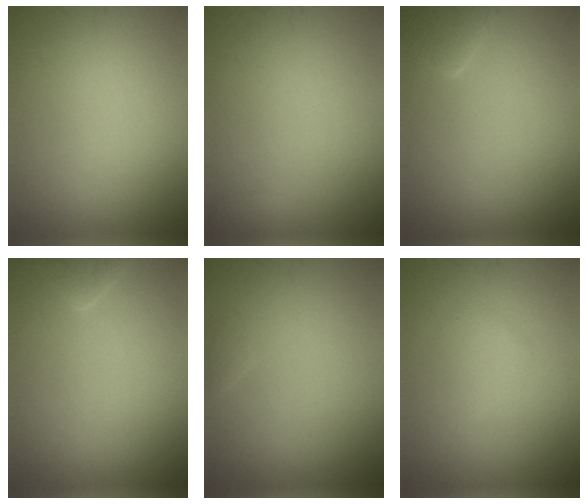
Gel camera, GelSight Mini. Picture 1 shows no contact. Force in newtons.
{"total": 0.7, "press": 0.7, "slide": 0.0}
{"total": 1.7, "press": 1.7, "slide": 0.1}
{"total": 1.6, "press": 1.6, "slide": 0.1}
{"total": 0.6, "press": 0.6, "slide": 0.0}
{"total": 1.4, "press": 1.4, "slide": 0.1}